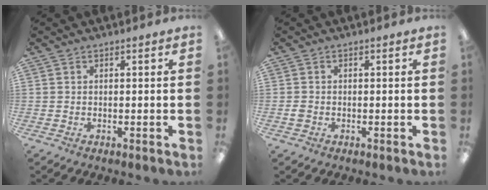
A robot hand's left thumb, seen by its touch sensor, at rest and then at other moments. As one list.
[{"total": 1.5, "force": [-0.5, 1.2, 0.8], "torque": [-0.013, 0.002, -0.009]}]